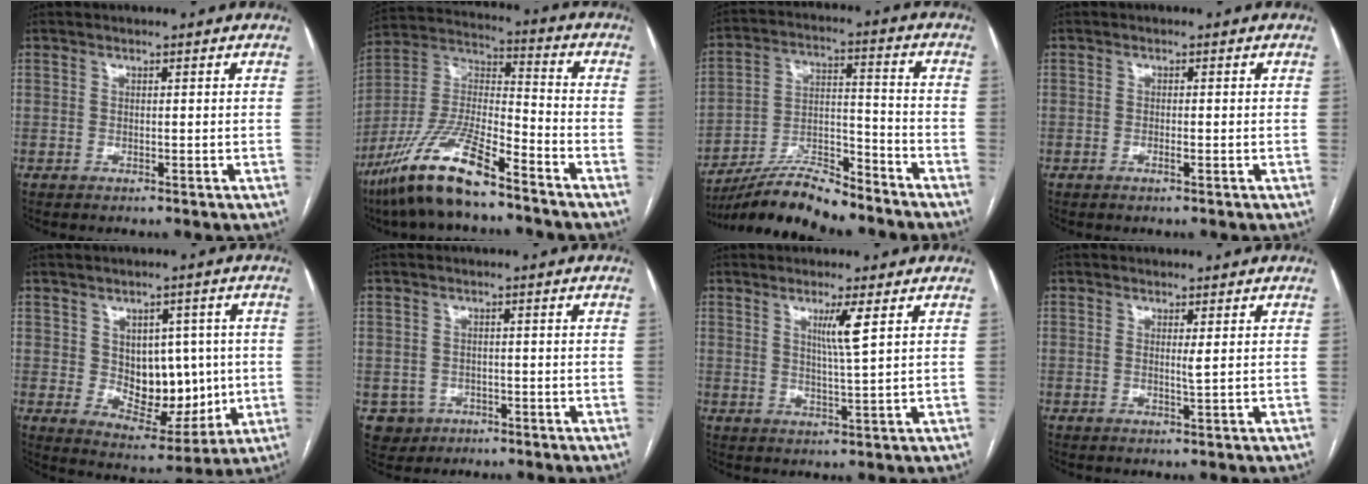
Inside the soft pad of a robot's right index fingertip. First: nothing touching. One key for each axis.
{"total": 15.6, "fx": -11.1, "fy": 2.7, "fz": 10.6, "tx": -0.221, "ty": -0.005, "tz": -0.205}
{"total": 13.5, "fx": -12.1, "fy": 2.0, "fz": 5.7, "tx": -0.097, "ty": 0.011, "tz": -0.215}
{"total": 1.0, "fx": -0.4, "fy": 0.1, "fz": 0.9, "tx": -0.019, "ty": 0.000, "tz": -0.007}
{"total": 10.6, "fx": 0.5, "fy": 6.7, "fz": 8.3, "tx": -0.113, "ty": 0.004, "tz": 0.026}
{"total": 3.9, "fx": -1.6, "fy": 3.6, "fz": 0.2, "tx": 0.001, "ty": 0.009, "tz": -0.021}
{"total": 4.1, "fx": 1.7, "fy": -0.8, "fz": 3.7, "tx": -0.069, "ty": -0.009, "tz": 0.032}
{"total": 1.1, "fx": 0.3, "fy": -0.2, "fz": 1.1, "tx": -0.021, "ty": -0.003, "tz": 0.005}